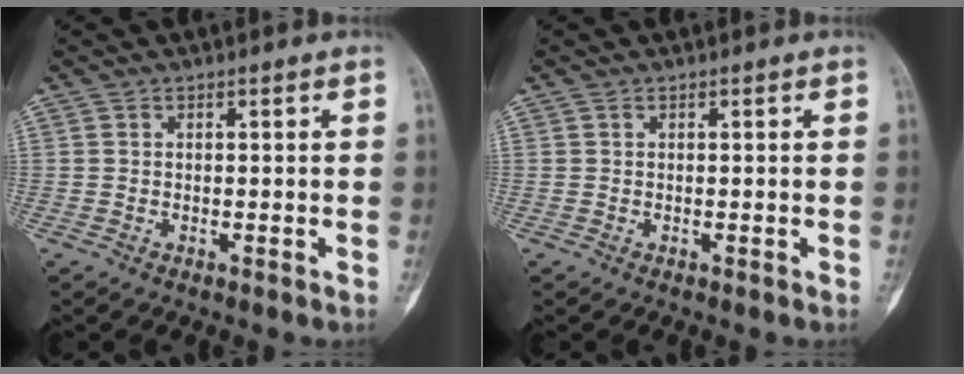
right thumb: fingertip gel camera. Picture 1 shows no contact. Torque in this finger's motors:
{"motor_torque": [0.09, -0.09, 0.06, -0.05, 0.00]}